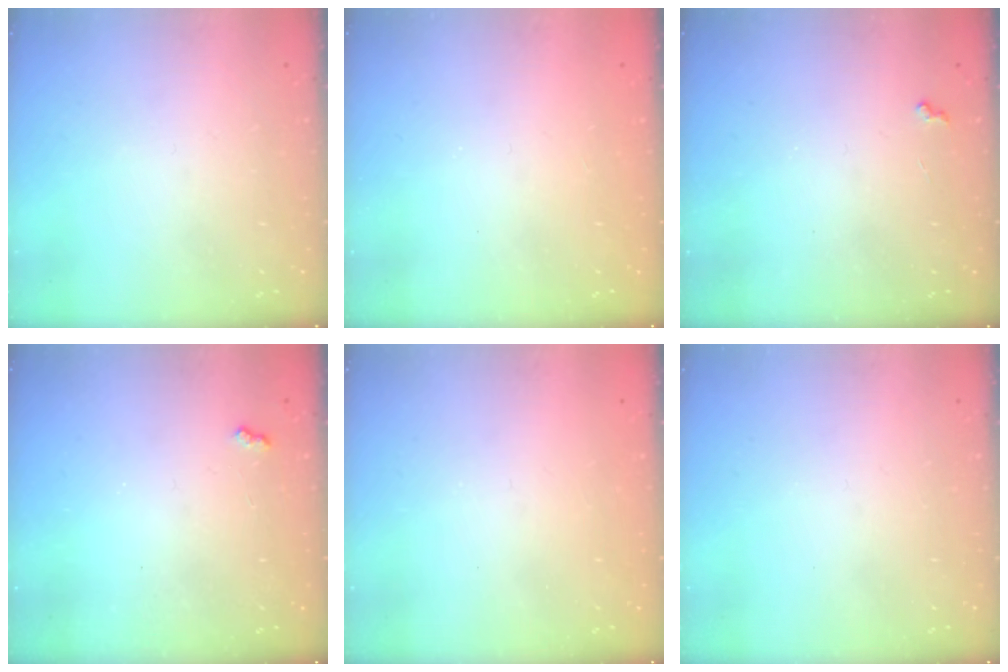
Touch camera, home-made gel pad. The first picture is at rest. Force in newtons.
{"total": 0.9, "press": 0.9, "slide": 0.1}
{"total": 3.6, "press": 3.6, "slide": 0.5}
{"total": 4.1, "press": 4.0, "slide": 0.6}
{"total": 1.5, "press": 1.3, "slide": 0.9}
{"total": 0.0}